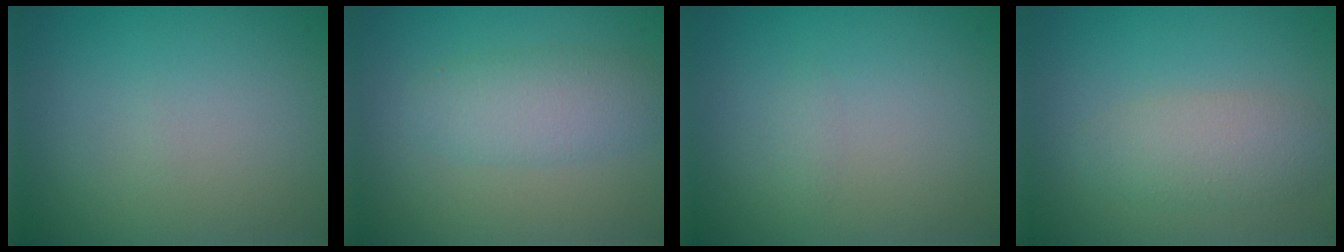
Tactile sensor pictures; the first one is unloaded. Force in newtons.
{"total": 3.2, "press": 3.2, "slide": 0.1}
{"total": 0.6, "press": 0.6, "slide": 0.0}
{"total": 2.9, "press": 2.9, "slide": 0.1}